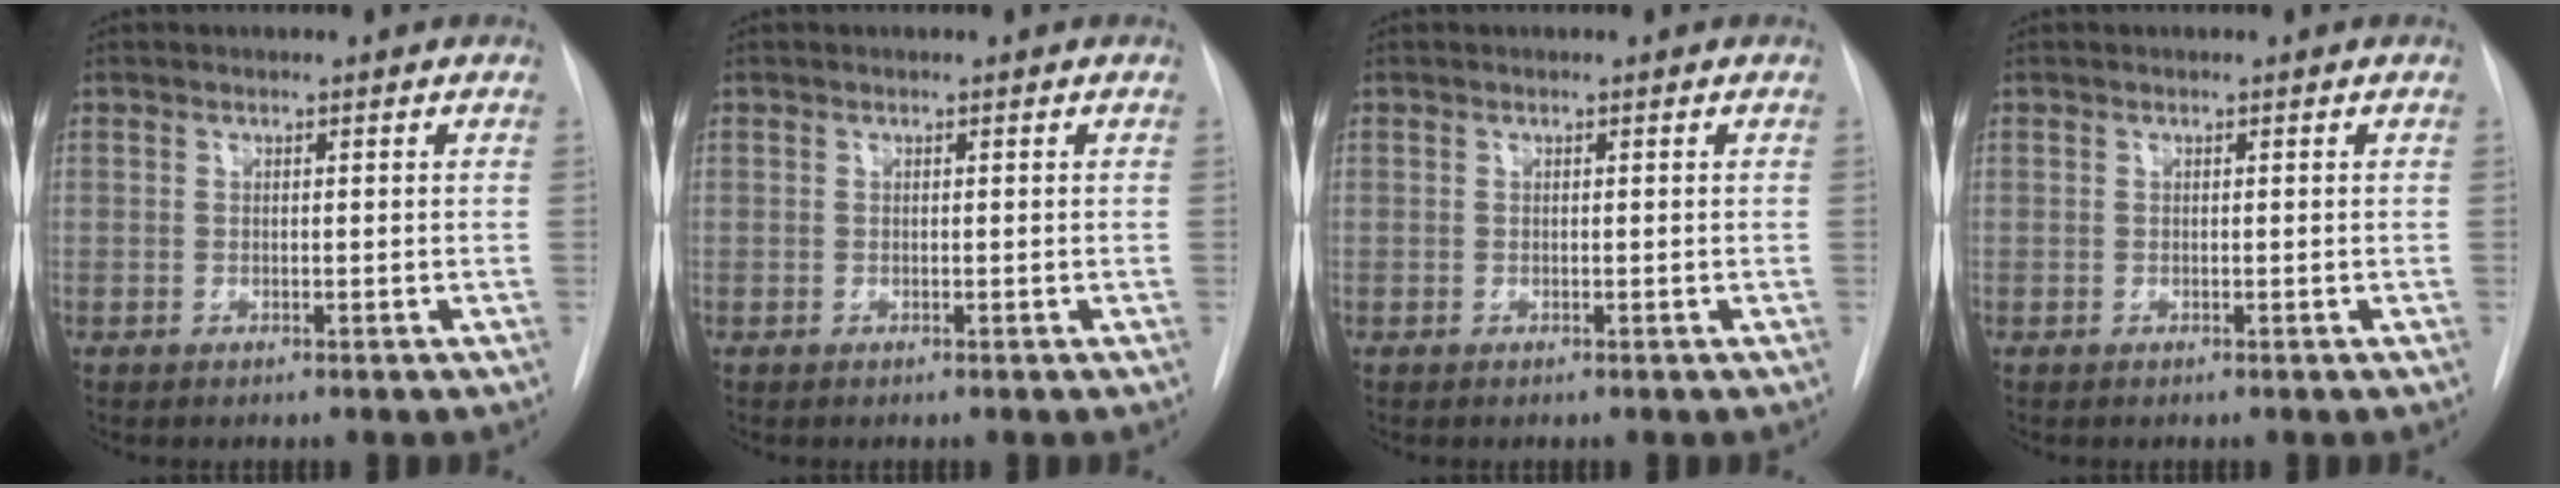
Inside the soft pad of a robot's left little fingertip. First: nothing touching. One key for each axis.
{"total": 0.0}
{"total": 0.0}
{"total": 0.0}